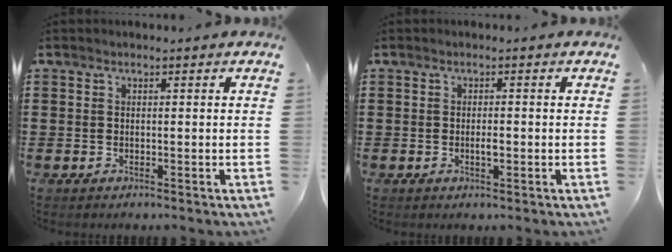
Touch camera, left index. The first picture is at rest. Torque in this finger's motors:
{"motor_torque": [0.34, 0.14, 0.06, 0.03]}